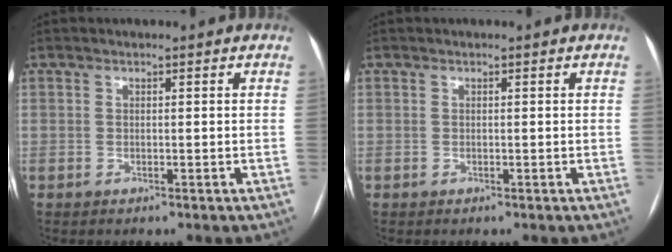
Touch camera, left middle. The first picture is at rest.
{"total": 0.0}